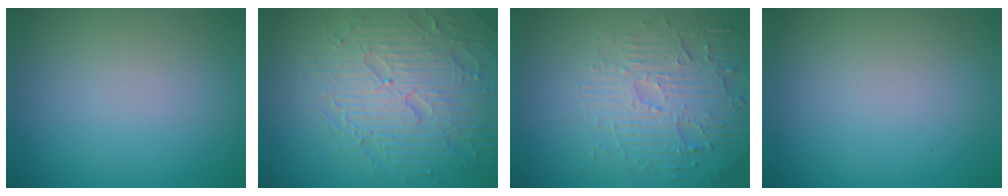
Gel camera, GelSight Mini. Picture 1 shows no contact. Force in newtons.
{"total": 7.5, "press": 5.9, "slide": 4.6}
{"total": 5.5, "press": 3.8, "slide": 4.0}
{"total": 0.0}